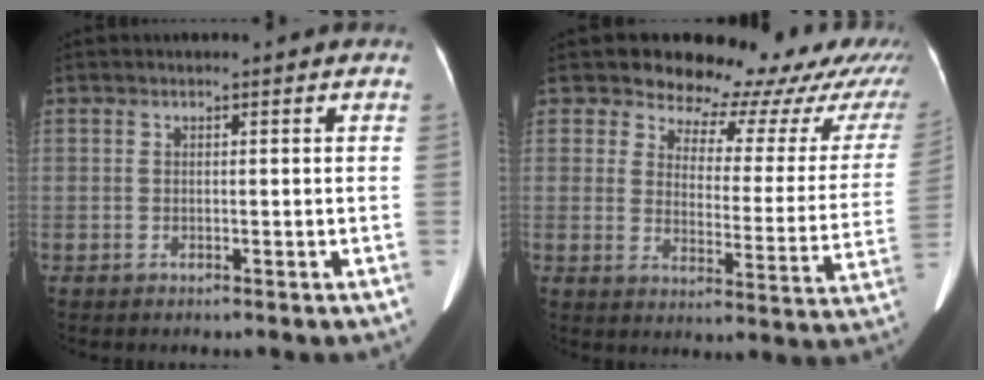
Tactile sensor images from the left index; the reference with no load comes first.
{"total": 20.7, "force": [18.9, 7.4, 3.6], "torque": [-0.007, -0.081, 0.186]}